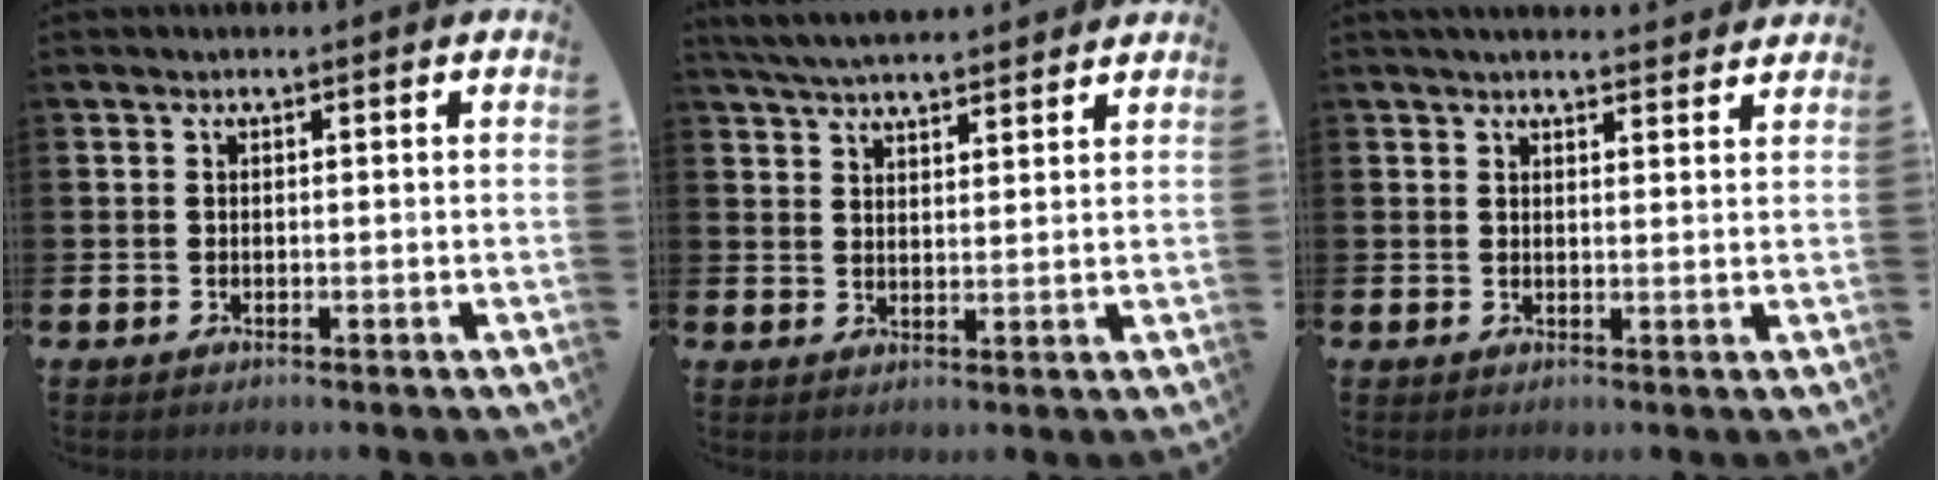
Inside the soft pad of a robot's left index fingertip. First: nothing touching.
{"total": 4.8, "force": [4.7, 0.3, 0.8], "torque": [-0.034, -0.021, 0.086]}
{"total": 2.0, "force": [2.0, 0.1, 0.1], "torque": [0.006, -0.012, 0.033]}